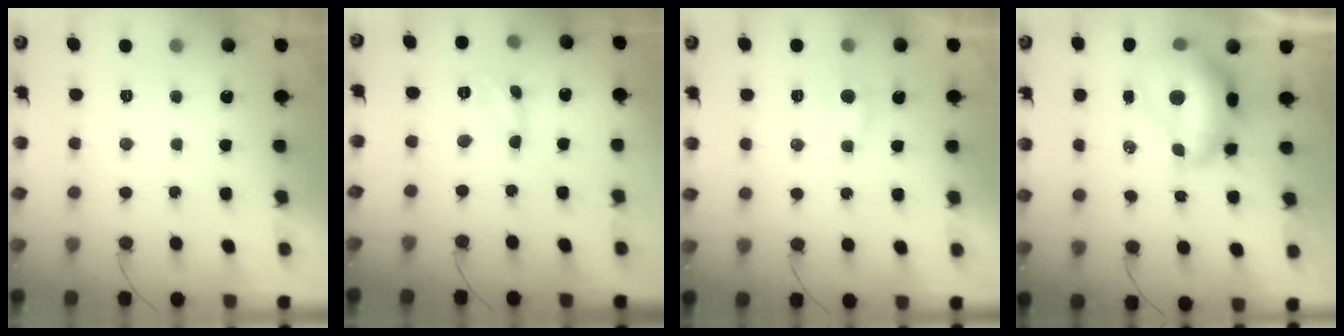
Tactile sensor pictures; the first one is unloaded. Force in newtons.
{"total": 1.6, "press": 1.6, "slide": 0.1}
{"total": 3.3, "press": 3.3, "slide": 0.4}
{"total": 10.0, "press": 9.9, "slide": 1.0}